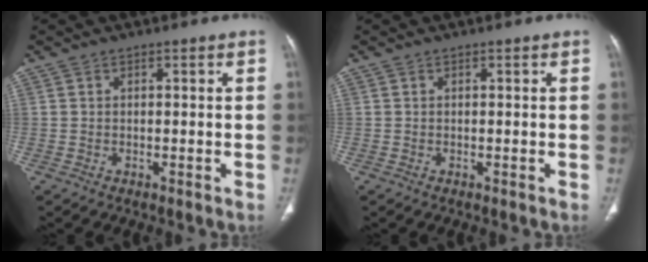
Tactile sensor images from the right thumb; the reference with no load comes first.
{"total": 0.0}